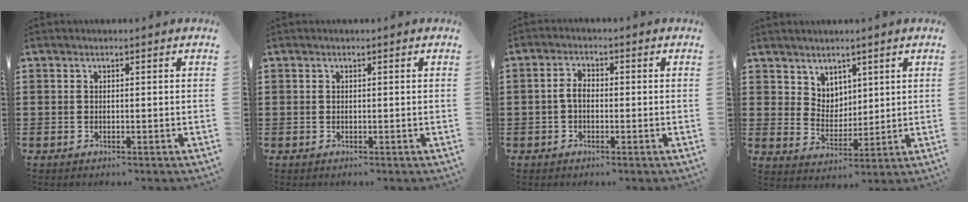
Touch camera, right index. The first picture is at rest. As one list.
[{"total": 0.0}, {"total": 2.8, "force": [-0.5, 1.6, 2.2], "torque": [-0.057, -0.002, -0.015]}, {"total": 4.8, "force": [3.6, 3.2, 0.1], "torque": [-0.022, -0.002, 0.067]}]